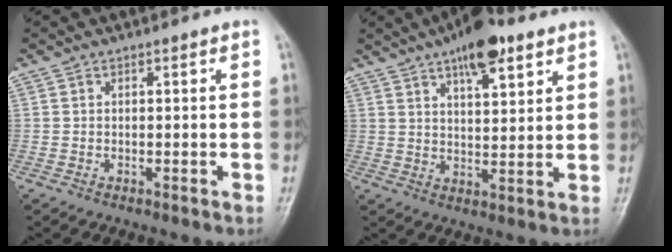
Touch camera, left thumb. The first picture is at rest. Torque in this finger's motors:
{"motor_torque": [1.62, 0.69, 0.60, -0.92, 0.06]}